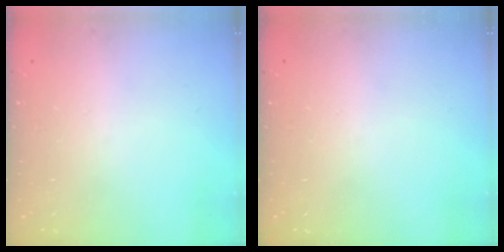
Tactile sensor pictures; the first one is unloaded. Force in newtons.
{"total": 0.0}